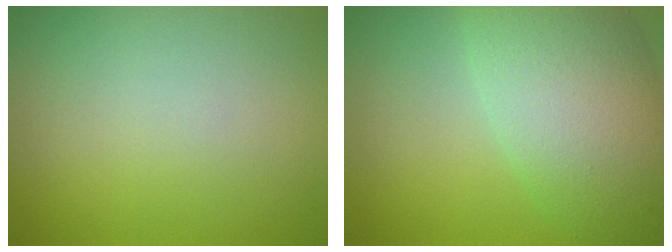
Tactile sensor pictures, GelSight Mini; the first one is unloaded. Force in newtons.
{"total": 8.6, "press": 8.6, "slide": 0.4}